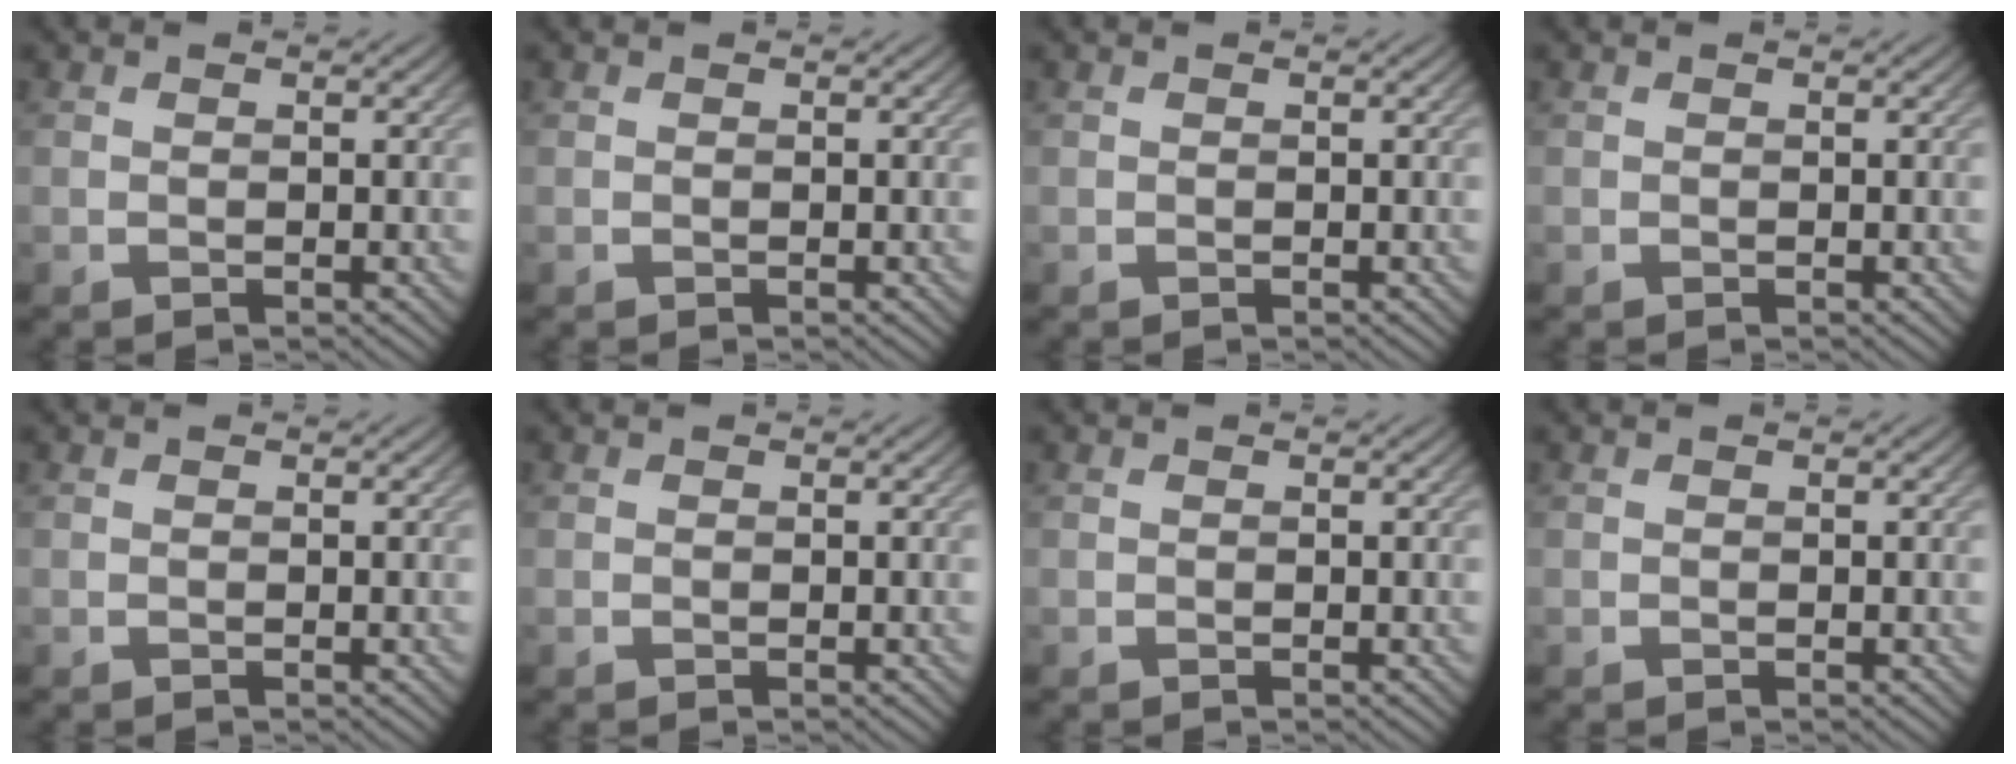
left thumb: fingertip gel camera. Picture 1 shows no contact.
{"total": 0.0}
{"total": 0.0}
{"total": 0.0}
{"total": 0.0}
{"total": 0.0}
{"total": 0.0}
{"total": 0.0}